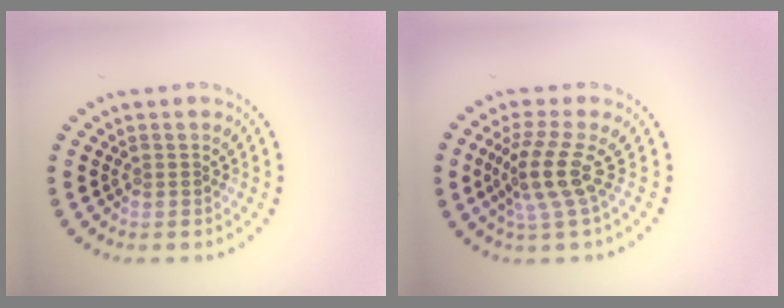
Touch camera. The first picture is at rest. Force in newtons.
{"total": 3.9, "press": 2.8, "slide": 2.7}